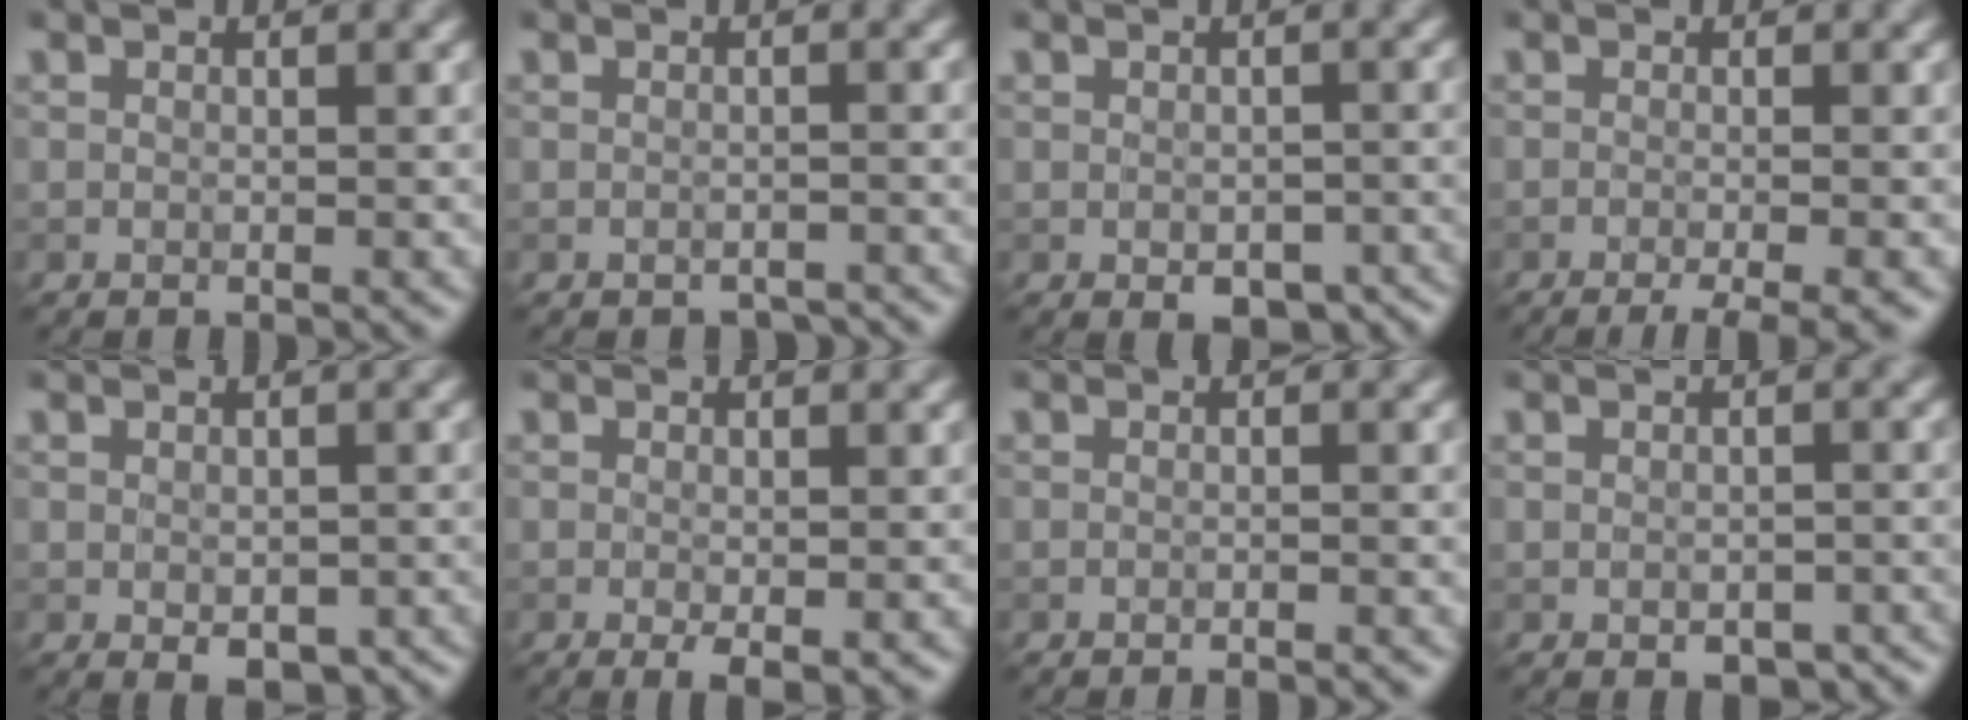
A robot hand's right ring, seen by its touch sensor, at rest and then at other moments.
{"total": 1.3, "force": [-1.2, 0.4, 0.2], "torque": [0.000, -0.004, -0.017]}
{"total": 4.0, "force": [-1.8, 2.3, 2.7], "torque": [-0.029, -0.012, -0.018]}
{"total": 3.9, "force": [-2.3, 0.7, 3.0], "torque": [-0.036, 0.000, -0.037]}
{"total": 3.5, "force": [-1.2, 1.9, 2.6], "torque": [-0.037, -0.015, -0.011]}
{"total": 1.7, "force": [-0.5, 0.3, 1.6], "torque": [-0.030, -0.010, -0.007]}
{"total": 1.2, "force": [-1.1, 0.0, 0.5], "torque": [-0.001, -0.002, -0.018]}
{"total": 2.8, "force": [-1.4, 1.7, 1.8], "torque": [-0.020, -0.010, -0.012]}